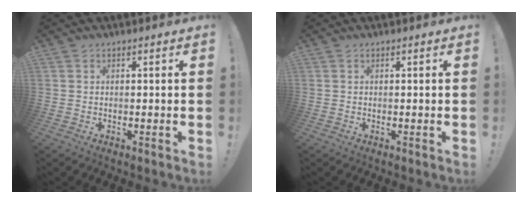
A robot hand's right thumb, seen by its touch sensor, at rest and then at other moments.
{"total": 0.0}